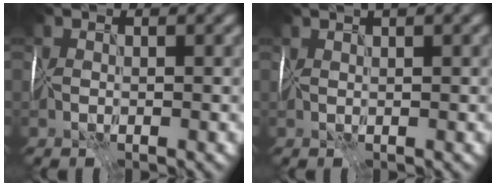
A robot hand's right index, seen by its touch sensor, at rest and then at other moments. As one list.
[{"total": 3.2, "force": [2.0, 0.8, 2.3], "torque": [-0.020, 0.013, 0.018]}]